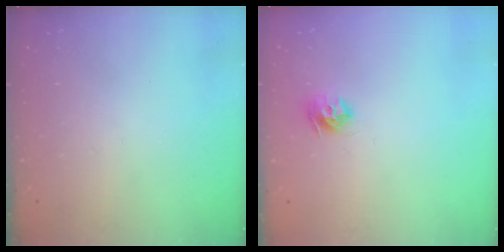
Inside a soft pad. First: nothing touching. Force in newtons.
{"total": 8.1, "press": 8.1, "slide": 0.1}